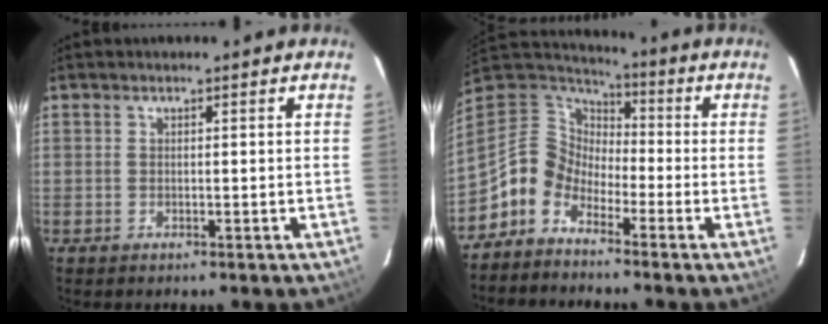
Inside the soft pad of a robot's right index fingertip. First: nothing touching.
{"total": 10.3, "force": [-6.4, 7.3, 3.3], "torque": [-0.083, 0.029, -0.148]}